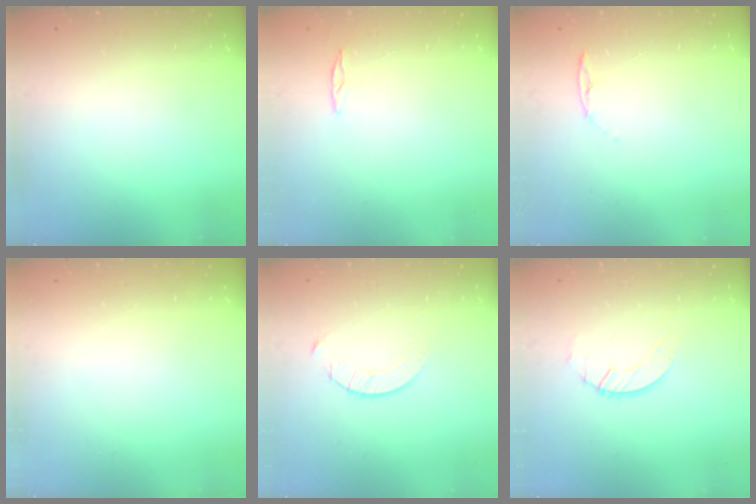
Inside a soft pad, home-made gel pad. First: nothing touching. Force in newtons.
{"total": 3.0, "press": 2.9, "slide": 0.3}
{"total": 4.9, "press": 4.9, "slide": 0.6}
{"total": 0.0}
{"total": 1.7, "press": 1.7, "slide": 0.2}
{"total": 1.5, "press": 1.4, "slide": 0.3}